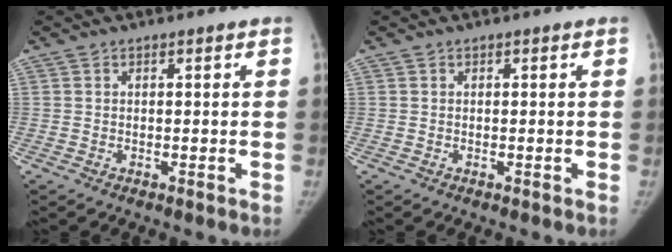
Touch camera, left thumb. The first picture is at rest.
{"total": 0.0}